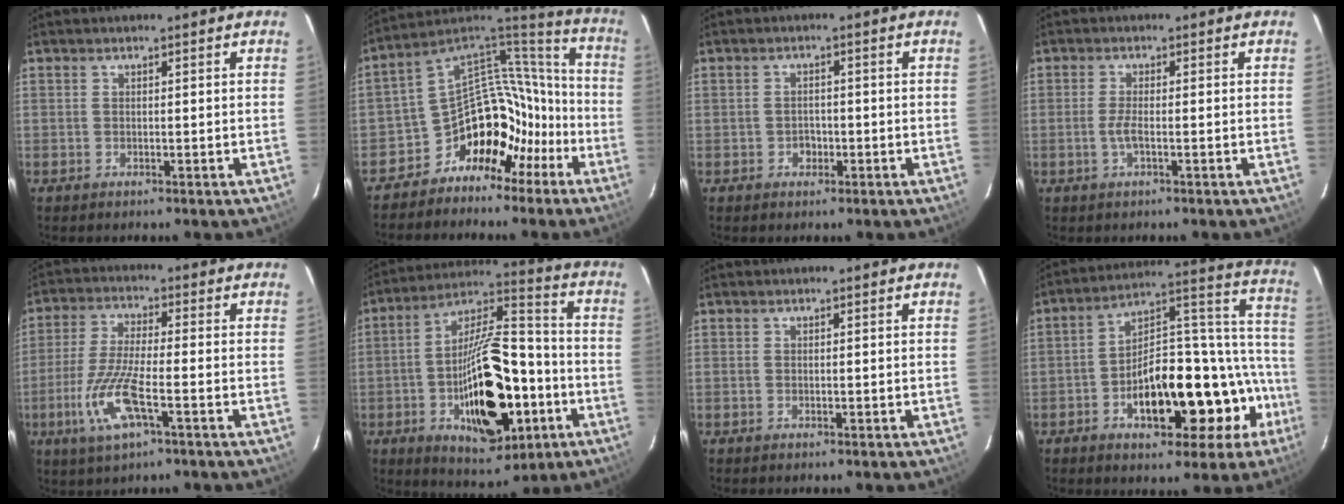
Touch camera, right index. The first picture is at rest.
{"total": 16.7, "force": [-10.9, 11.6, 4.8], "torque": [-0.092, 0.091, -0.174]}
{"total": 2.1, "force": [-0.8, 1.8, 0.8], "torque": [-0.015, 0.005, -0.009]}
{"total": 2.4, "force": [-0.8, 0.2, 2.2], "torque": [-0.047, -0.002, -0.017]}
{"total": 10.9, "force": [-4.3, 2.3, 9.7], "torque": [-0.209, -0.012, -0.083]}
{"total": 22.5, "force": [-7.2, 10.5, 18.6], "torque": [-0.321, 0.016, -0.097]}
{"total": 0.0}
{"total": 22.6, "force": [-10.6, 11.0, 16.8], "torque": [-0.219, 0.047, -0.148]}